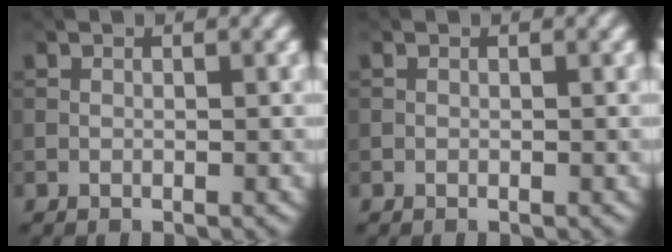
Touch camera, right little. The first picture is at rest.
{"total": 0.0}